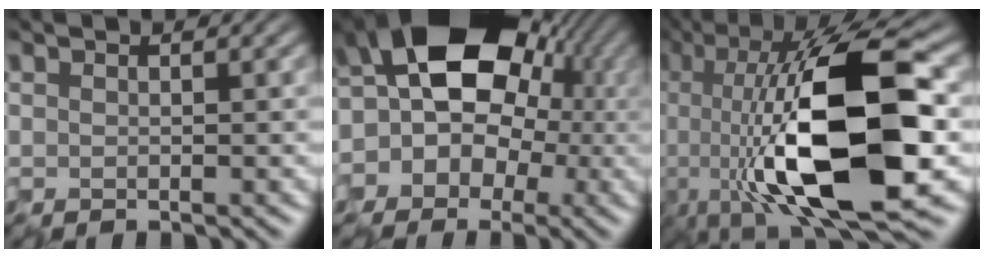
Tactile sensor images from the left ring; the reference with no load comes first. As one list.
[{"total": 13.8, "force": [1.8, 11.5, 7.5], "torque": [-0.114, 0.028, -0.014]}, {"total": 14.6, "force": [-2.3, 3.9, 13.9], "torque": [-0.216, -0.003, -0.052]}]